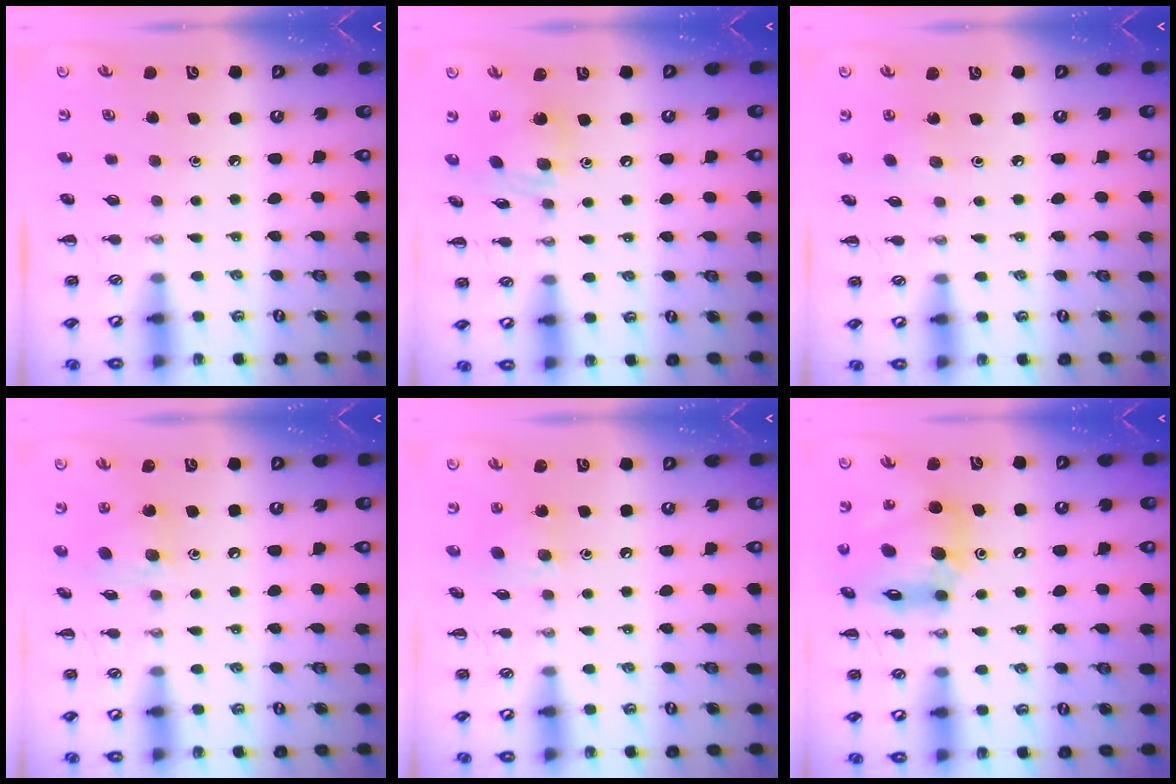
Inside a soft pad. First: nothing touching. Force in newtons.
{"total": 10.7, "press": 10.6, "slide": 1.3}
{"total": 2.8, "press": 2.6, "slide": 0.9}
{"total": 8.5, "press": 8.5, "slide": 0.8}
{"total": 8.2, "press": 8.0, "slide": 1.6}
{"total": 17.1, "press": 16.3, "slide": 5.0}